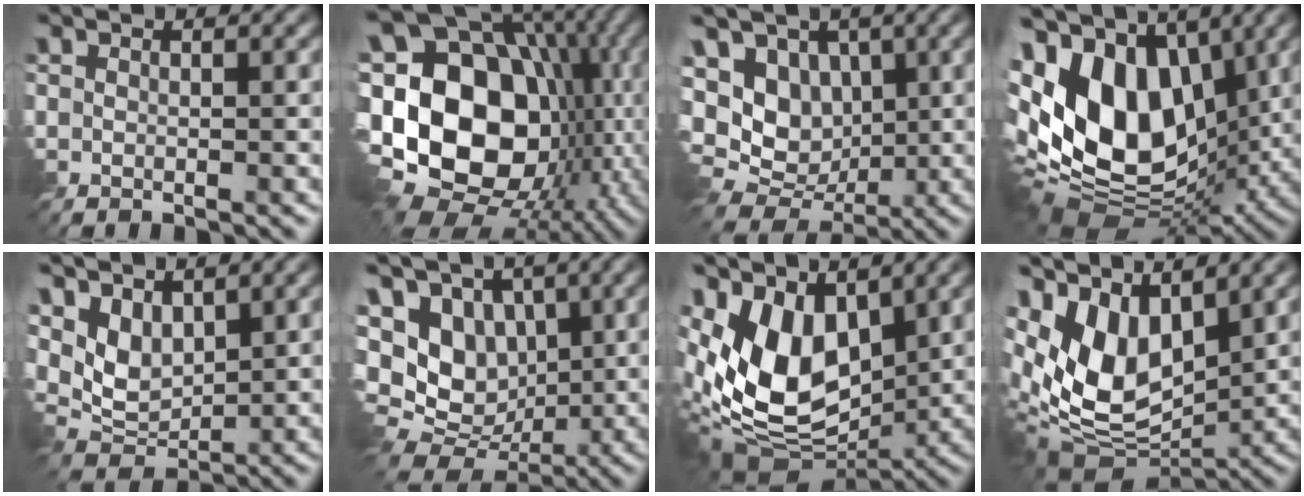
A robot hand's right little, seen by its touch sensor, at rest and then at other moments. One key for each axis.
{"total": 22.1, "fx": -3.8, "fy": 15.7, "fz": 15.1, "tx": -0.292, "ty": 0.020, "tz": -0.081}
{"total": 9.2, "fx": 0.6, "fy": 7.4, "fz": 5.5, "tx": -0.120, "ty": 0.008, "tz": 0.009}
{"total": 17.1, "fx": 1.2, "fy": 11.2, "fz": 12.8, "tx": -0.292, "ty": 0.001, "tz": 0.014}
{"total": 5.0, "fx": 2.4, "fy": 2.9, "fz": 3.3, "tx": -0.071, "ty": -0.004, "tz": 0.038}
{"total": 11.0, "fx": 0.9, "fy": 8.6, "fz": 6.8, "tx": -0.150, "ty": 0.011, "tz": 0.017}
{"total": 10.8, "fx": 1.0, "fy": 6.7, "fz": 8.4, "tx": -0.182, "ty": -0.012, "tz": 0.009}
{"total": 11.2, "fx": 2.0, "fy": 6.7, "fz": 8.7, "tx": -0.196, "ty": -0.003, "tz": 0.031}